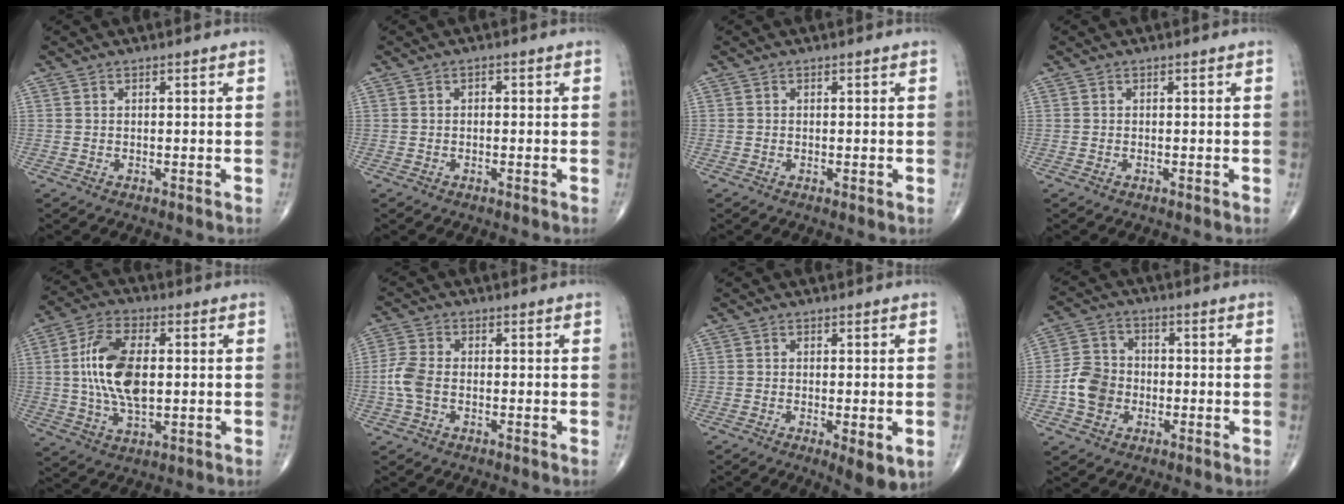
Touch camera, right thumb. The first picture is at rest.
{"total": 0.7, "force": [0.0, 0.5, 0.5], "torque": [-0.004, 0.002, -0.003]}
{"total": 0.7, "force": [-0.1, 0.1, 0.7], "torque": [-0.013, -0.003, -0.003]}
{"total": 0.0}
{"total": 13.8, "force": [1.0, 7.0, 11.9], "torque": [-0.231, 0.005, 0.019]}
{"total": 5.1, "force": [-1.1, 3.1, 3.9], "torque": [-0.100, 0.011, -0.027]}
{"total": 5.6, "force": [-1.6, 1.6, 5.2], "torque": [-0.078, -0.015, -0.023]}
{"total": 7.8, "force": [-2.0, 6.4, 3.9], "torque": [-0.055, 0.021, -0.044]}